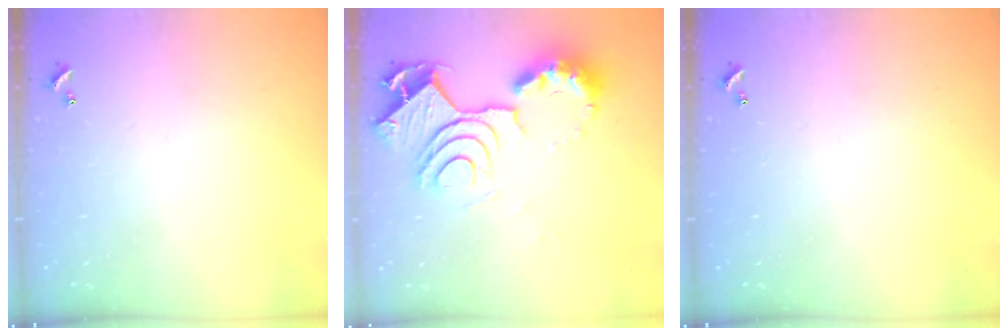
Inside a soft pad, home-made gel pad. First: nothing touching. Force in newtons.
{"total": 16.4, "press": 16.3, "slide": 1.7}
{"total": 0.0}